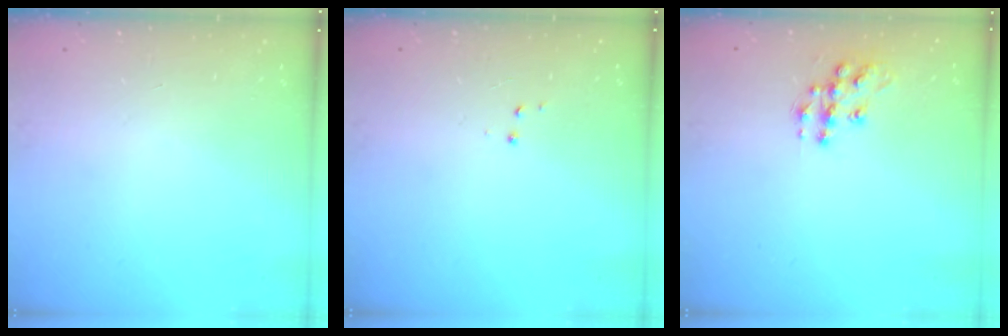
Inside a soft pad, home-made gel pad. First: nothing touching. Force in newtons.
{"total": 2.9, "press": 2.8, "slide": 0.4}
{"total": 11.4, "press": 11.4, "slide": 0.8}